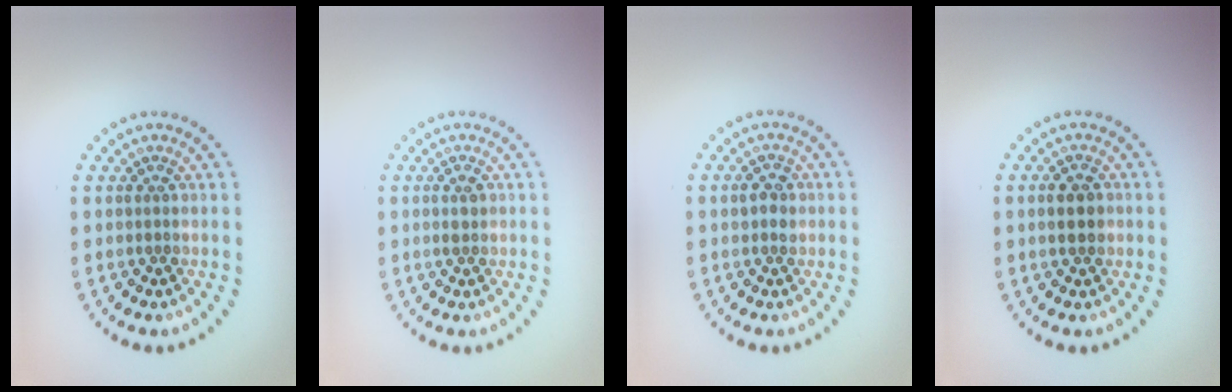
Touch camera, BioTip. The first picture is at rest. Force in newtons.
{"total": 1.1, "press": 1.0, "slide": 0.2}
{"total": 1.6, "press": 1.6, "slide": 0.3}
{"total": 2.5, "press": 2.5, "slide": 0.2}